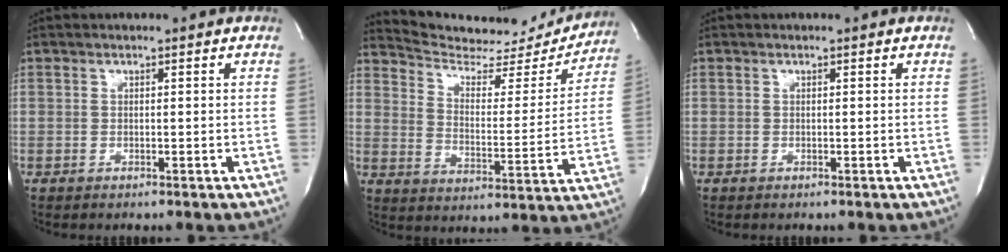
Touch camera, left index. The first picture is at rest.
{"total": 18.2, "force": [17.6, 3.4, 3.1], "torque": [-0.040, -0.041, 0.241]}
{"total": 0.0}